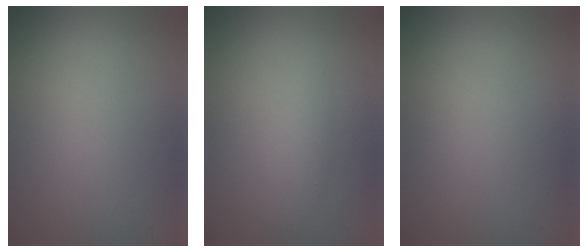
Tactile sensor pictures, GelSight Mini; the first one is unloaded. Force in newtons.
{"total": 1.8, "press": 1.8, "slide": 0.0}
{"total": 0.0}